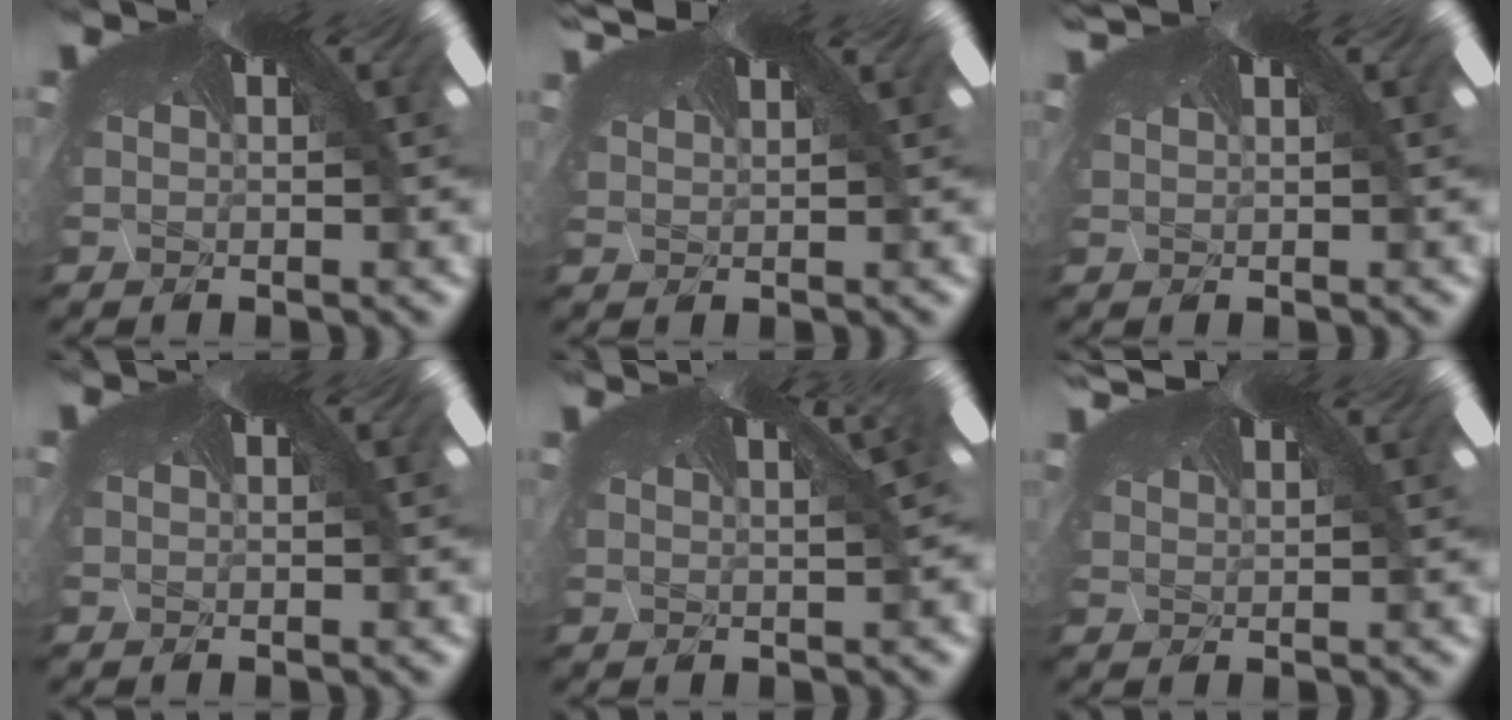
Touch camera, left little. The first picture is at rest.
{"total": 1.4, "force": [1.2, 0.5, 0.4], "torque": [-0.027, 0.001, 0.017]}
{"total": 0.9, "force": [0.8, 0.4, 0.3], "torque": [-0.021, 0.001, 0.012]}
{"total": 0.0}
{"total": 0.8, "force": [0.5, -0.3, 0.5], "torque": [0.002, -0.006, 0.006]}
{"total": 1.7, "force": [1.3, 0.7, 0.6], "torque": [-0.027, 0.003, 0.018]}